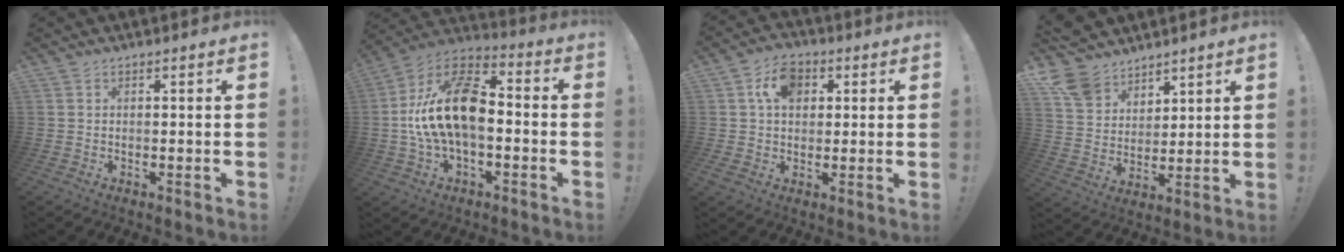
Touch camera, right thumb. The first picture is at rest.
{"total": 19.3, "force": [-0.7, 11.0, 15.9], "torque": [-0.284, 0.021, -0.008]}
{"total": 10.1, "force": [3.2, 7.4, 6.1], "torque": [-0.095, 0.007, 0.061]}
{"total": 12.1, "force": [9.4, 7.1, 3.0], "torque": [-0.061, -0.061, 0.186]}